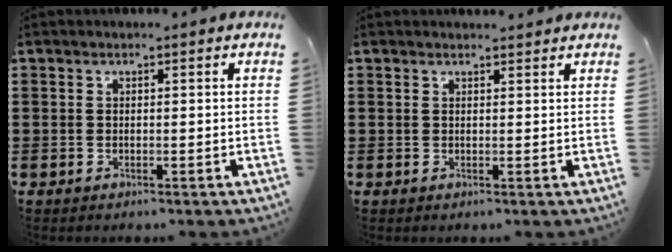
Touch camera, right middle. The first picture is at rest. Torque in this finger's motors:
{"motor_torque": [0.41, -0.27, 0.04, 0.00]}